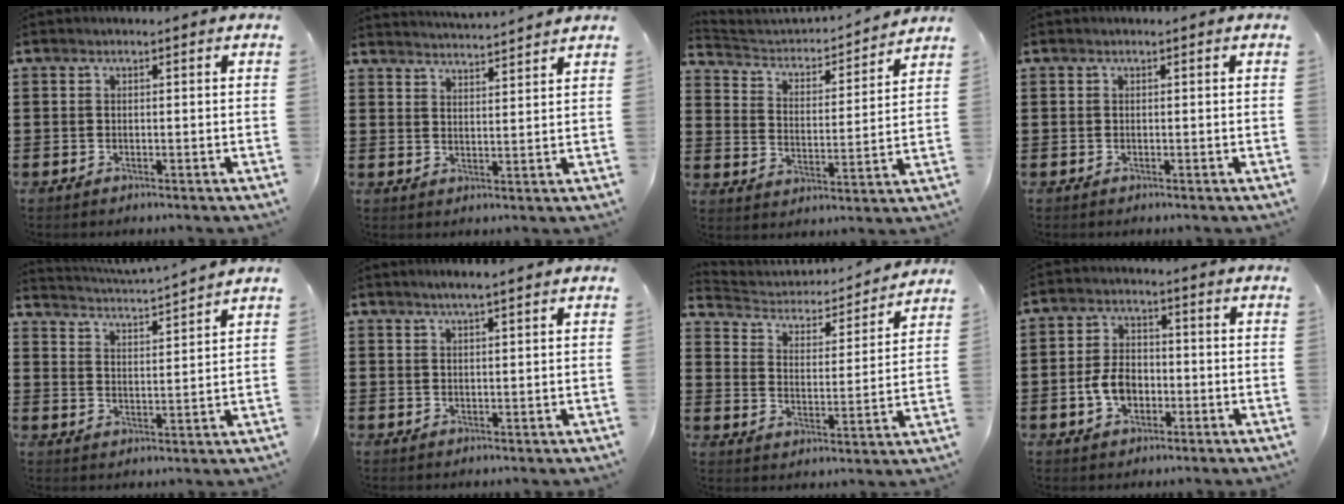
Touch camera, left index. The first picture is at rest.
{"total": 3.4, "force": [3.3, -0.7, 0.0], "torque": [-0.011, -0.020, 0.059]}
{"total": 2.7, "force": [2.6, 0.8, 0.2], "torque": [-0.027, -0.030, 0.034]}
{"total": 0.0}
{"total": 3.3, "force": [3.1, -0.7, 0.5], "torque": [-0.028, -0.028, 0.048]}
{"total": 2.0, "force": [1.6, -0.1, 1.2], "torque": [-0.026, 0.002, 0.029]}
{"total": 2.9, "force": [2.7, 1.1, 0.2], "torque": [-0.027, -0.026, 0.035]}
{"total": 5.5, "force": [-1.5, 3.6, 3.9], "torque": [-0.100, 0.000, -0.036]}